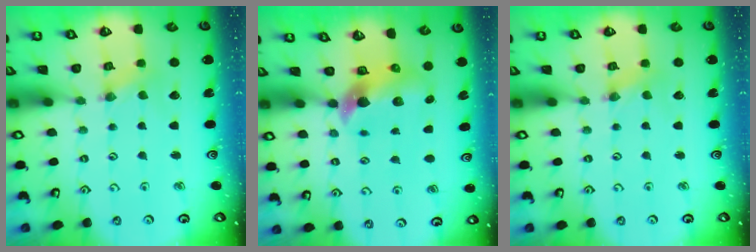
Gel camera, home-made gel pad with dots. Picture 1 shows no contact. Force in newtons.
{"total": 7.6, "press": 7.5, "slide": 1.1}
{"total": 0.0}